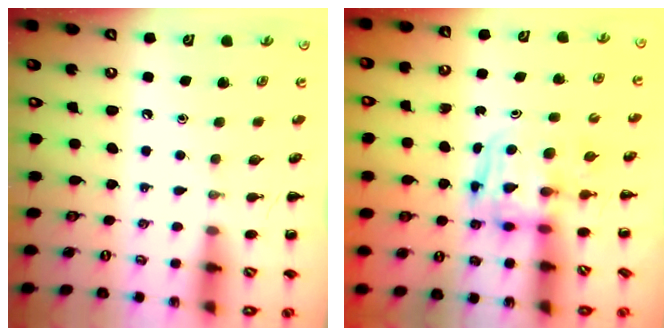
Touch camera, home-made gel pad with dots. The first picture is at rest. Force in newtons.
{"total": 2.8, "press": 2.8, "slide": 0.2}